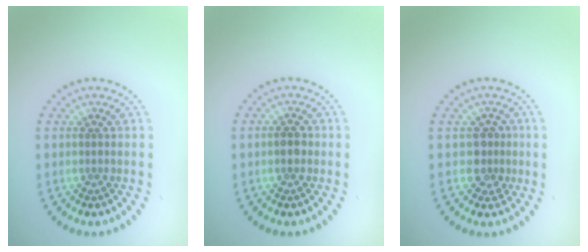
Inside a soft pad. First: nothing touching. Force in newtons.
{"total": 1.5, "press": 1.5, "slide": 0.1}
{"total": 2.1, "press": 1.7, "slide": 1.2}